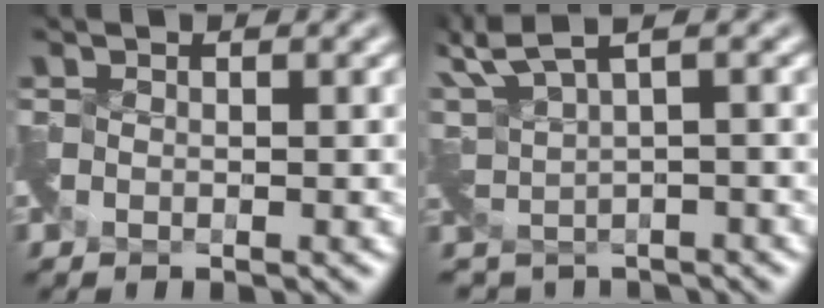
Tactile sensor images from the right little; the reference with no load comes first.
{"total": 4.4, "force": [3.3, 1.5, 2.6], "torque": [-0.070, -0.014, 0.069]}